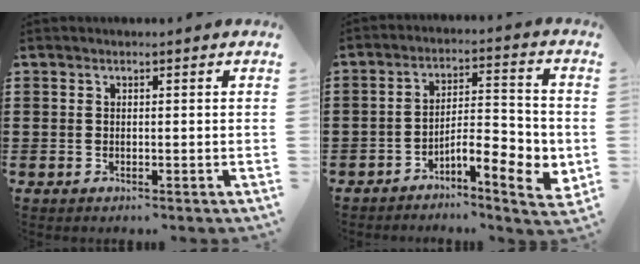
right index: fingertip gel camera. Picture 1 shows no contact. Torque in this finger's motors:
{"motor_torque": [1.21, -0.93, 0.22, 0.06]}